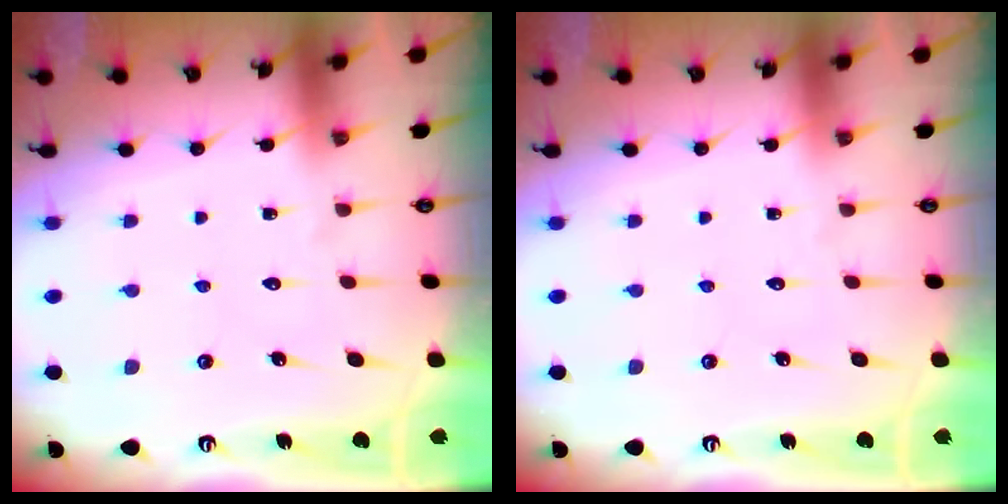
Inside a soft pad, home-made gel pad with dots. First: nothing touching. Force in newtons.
{"total": 0.0}